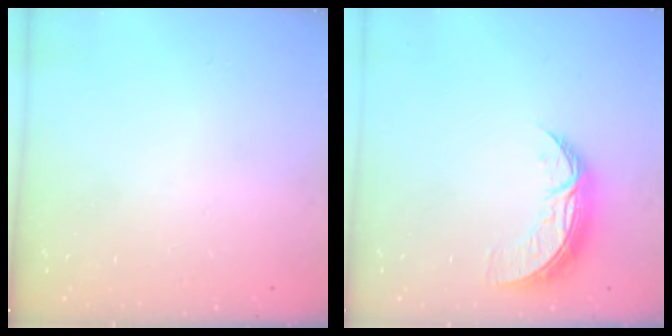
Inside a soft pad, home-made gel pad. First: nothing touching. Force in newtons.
{"total": 8.4, "press": 8.4, "slide": 0.4}